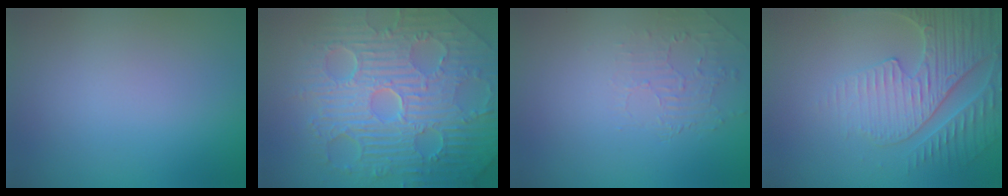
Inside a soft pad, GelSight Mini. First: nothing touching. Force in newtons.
{"total": 11.2, "press": 7.4, "slide": 8.5}
{"total": 1.9, "press": 0.3, "slide": 1.9}
{"total": 4.7, "press": 4.4, "slide": 1.5}